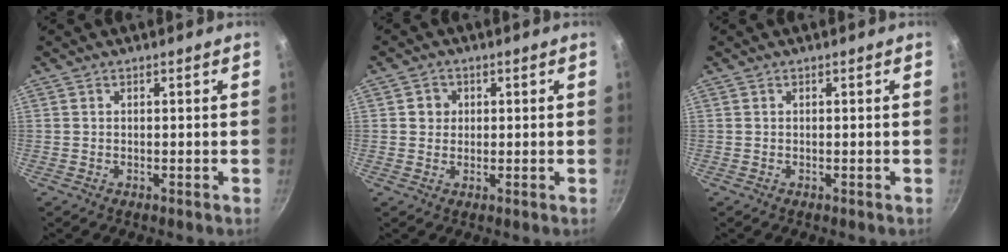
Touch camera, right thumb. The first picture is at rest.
{"total": 2.8, "force": [0.5, 2.6, 0.7], "torque": [0.004, 0.004, 0.005]}
{"total": 0.0}